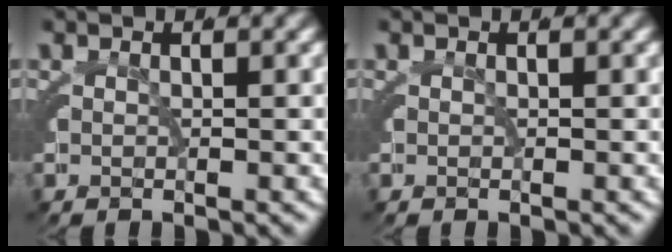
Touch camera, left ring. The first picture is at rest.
{"total": 0.0}